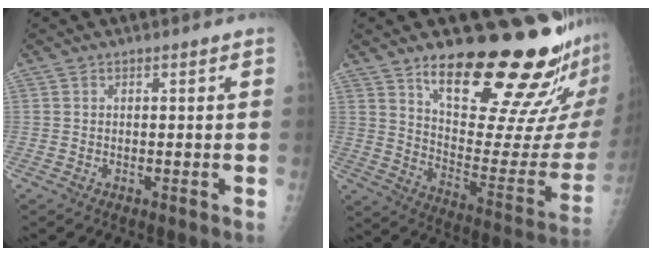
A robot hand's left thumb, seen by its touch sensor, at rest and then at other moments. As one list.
[{"total": 25.6, "force": [18.0, 6.5, 17.1], "torque": [-0.203, -0.116, 0.266]}]